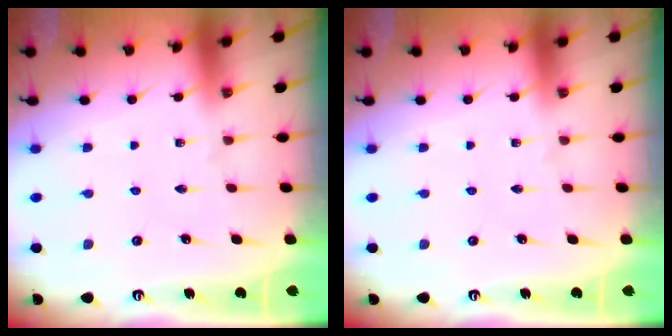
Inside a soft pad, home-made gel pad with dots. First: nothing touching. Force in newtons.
{"total": 0.0}